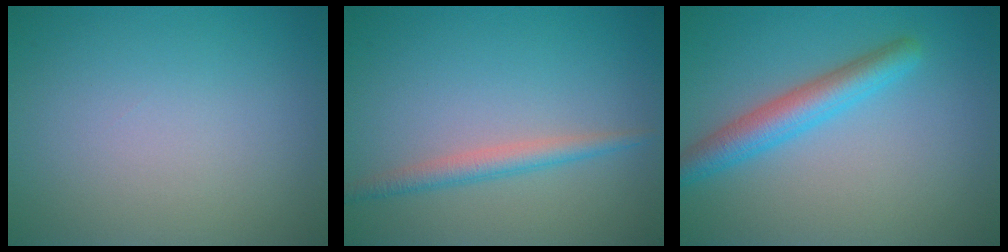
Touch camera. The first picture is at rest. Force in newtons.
{"total": 2.1, "press": 2.1, "slide": 0.0}
{"total": 3.8, "press": 3.8, "slide": 0.1}